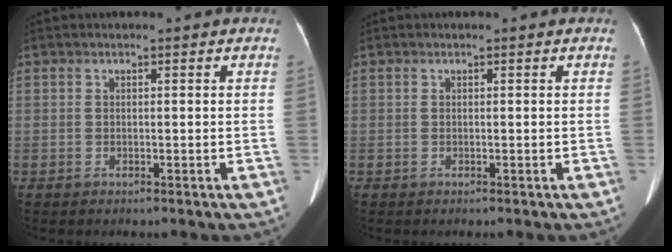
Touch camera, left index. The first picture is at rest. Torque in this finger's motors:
{"motor_torque": [0.00, 0.00, 0.00, 0.00]}